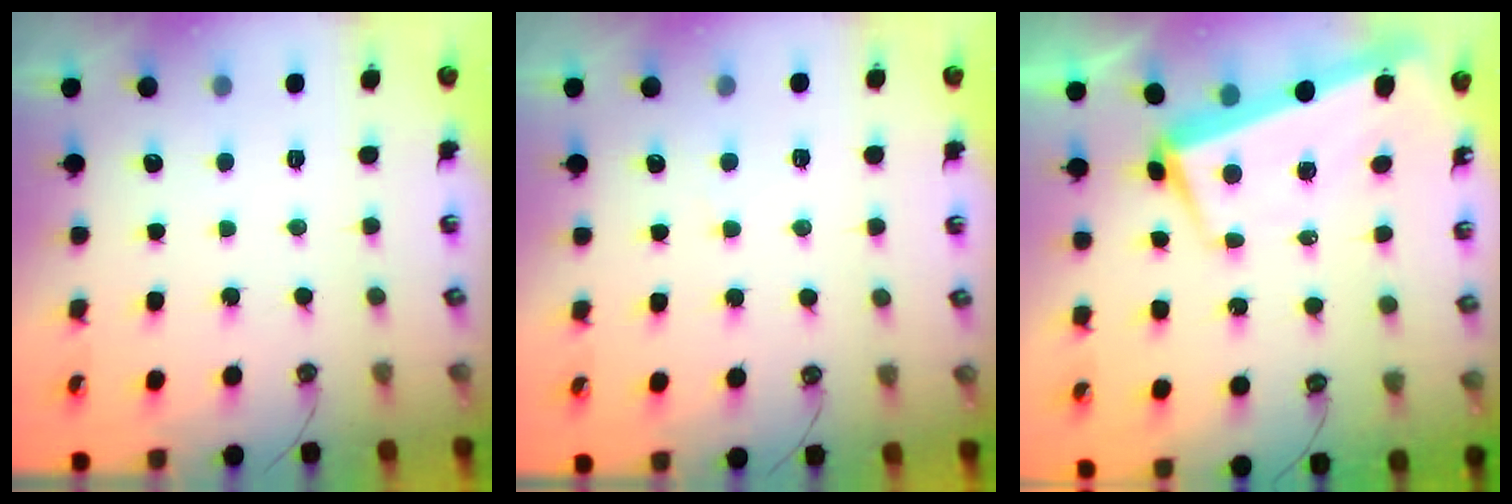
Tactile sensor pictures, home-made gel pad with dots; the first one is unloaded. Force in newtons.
{"total": 3.3, "press": 3.3, "slide": 0.4}
{"total": 2.1, "press": 0.4, "slide": 2.1}